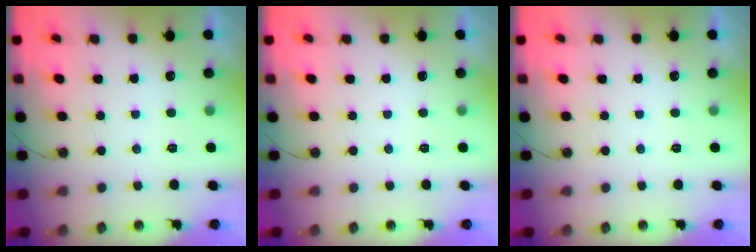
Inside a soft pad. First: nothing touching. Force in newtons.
{"total": 0.0}
{"total": 0.0}